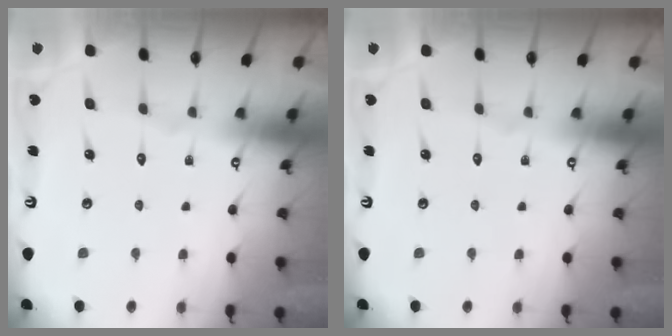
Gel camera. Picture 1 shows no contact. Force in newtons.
{"total": 0.0}